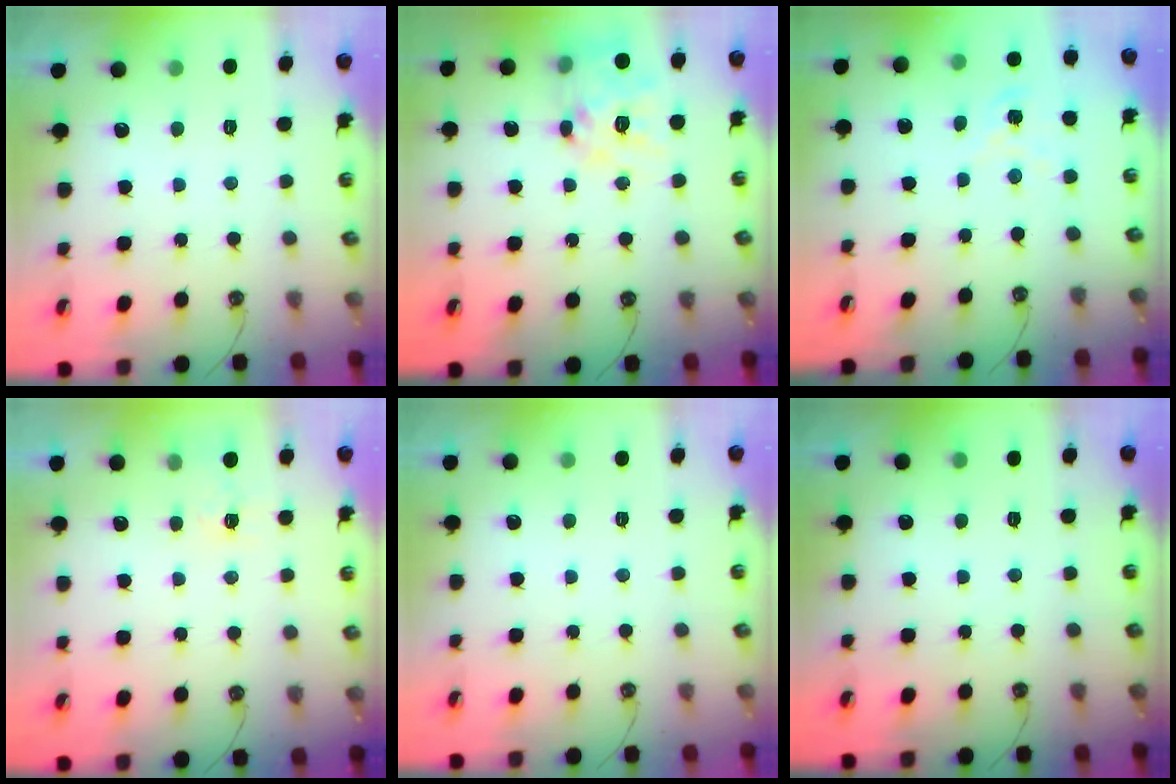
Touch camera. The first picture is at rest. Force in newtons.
{"total": 14.9, "press": 14.9, "slide": 1.3}
{"total": 1.2, "press": 1.1, "slide": 0.2}
{"total": 3.6, "press": 3.5, "slide": 0.4}
{"total": 0.0}
{"total": 0.0}